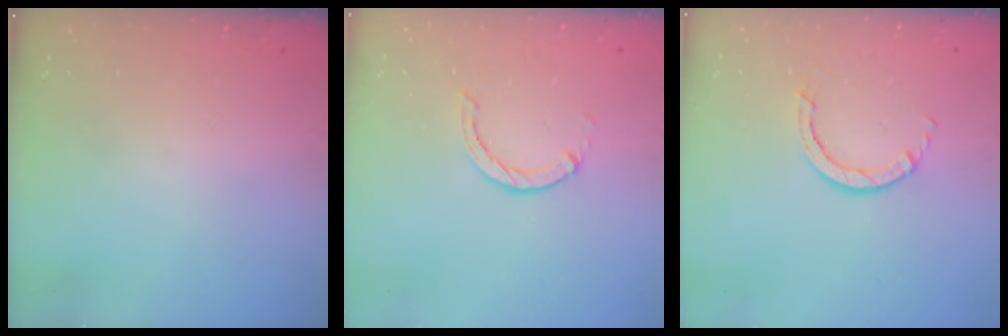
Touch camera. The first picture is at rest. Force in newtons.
{"total": 0.0}
{"total": 2.6, "press": 2.6, "slide": 0.3}